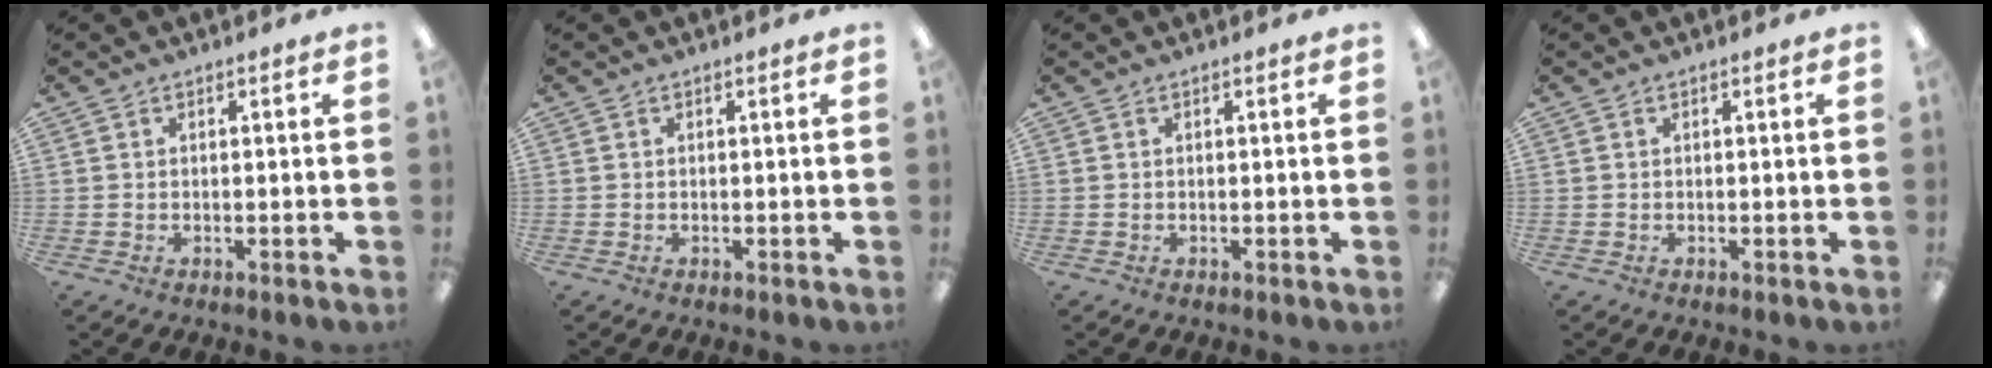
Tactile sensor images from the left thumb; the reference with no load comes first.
{"total": 0.0}
{"total": 0.0}
{"total": 0.0}